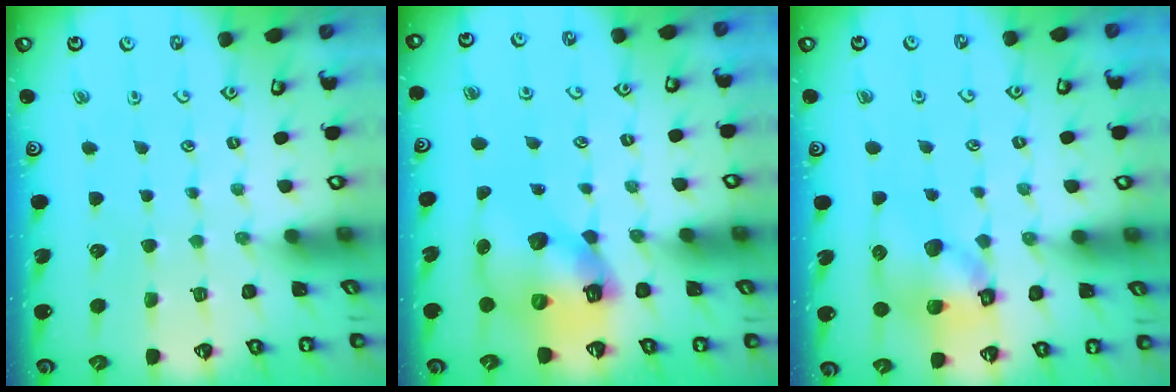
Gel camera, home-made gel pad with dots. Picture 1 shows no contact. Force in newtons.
{"total": 12.5, "press": 12.4, "slide": 1.8}
{"total": 9.9, "press": 9.8, "slide": 1.6}